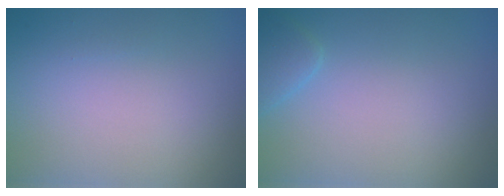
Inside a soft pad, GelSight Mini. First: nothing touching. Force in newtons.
{"total": 1.4, "press": 1.4, "slide": 0.1}